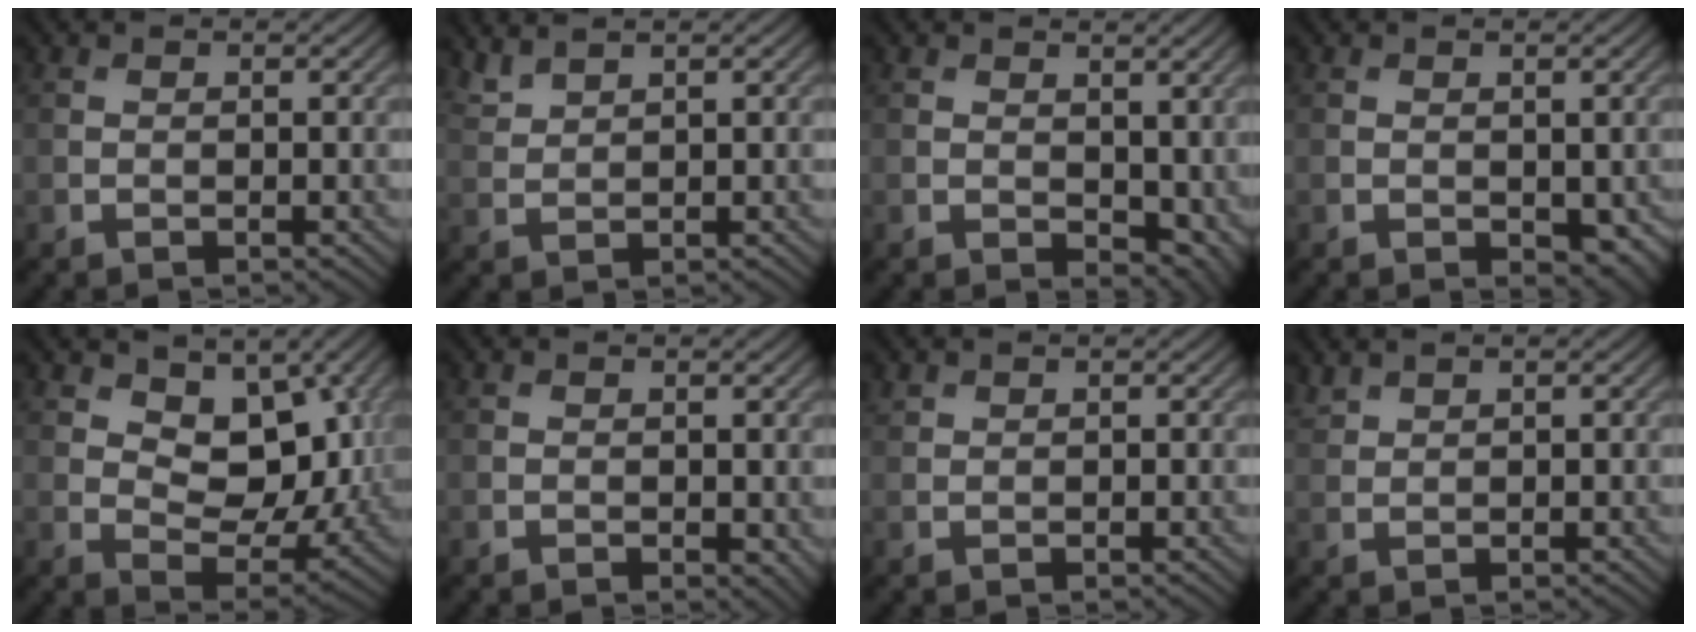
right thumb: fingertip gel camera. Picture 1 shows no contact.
{"total": 2.1, "force": [1.9, 0.3, 0.7], "torque": [-0.023, 0.003, 0.050]}
{"total": 5.1, "force": [1.0, 3.2, 3.8], "torque": [-0.059, -0.016, 0.028]}
{"total": 2.4, "force": [-0.4, 1.5, 1.9], "torque": [-0.026, -0.012, 0.002]}
{"total": 9.2, "force": [3.5, 5.6, 6.4], "torque": [-0.114, -0.016, 0.055]}
{"total": 1.1, "force": [0.0, 0.7, 0.9], "torque": [-0.010, -0.006, 0.003]}
{"total": 0.7, "force": [0.6, 0.3, 0.1], "torque": [-0.005, 0.000, 0.016]}
{"total": 1.4, "force": [1.3, 0.3, 0.3], "torque": [-0.016, 0.005, 0.036]}